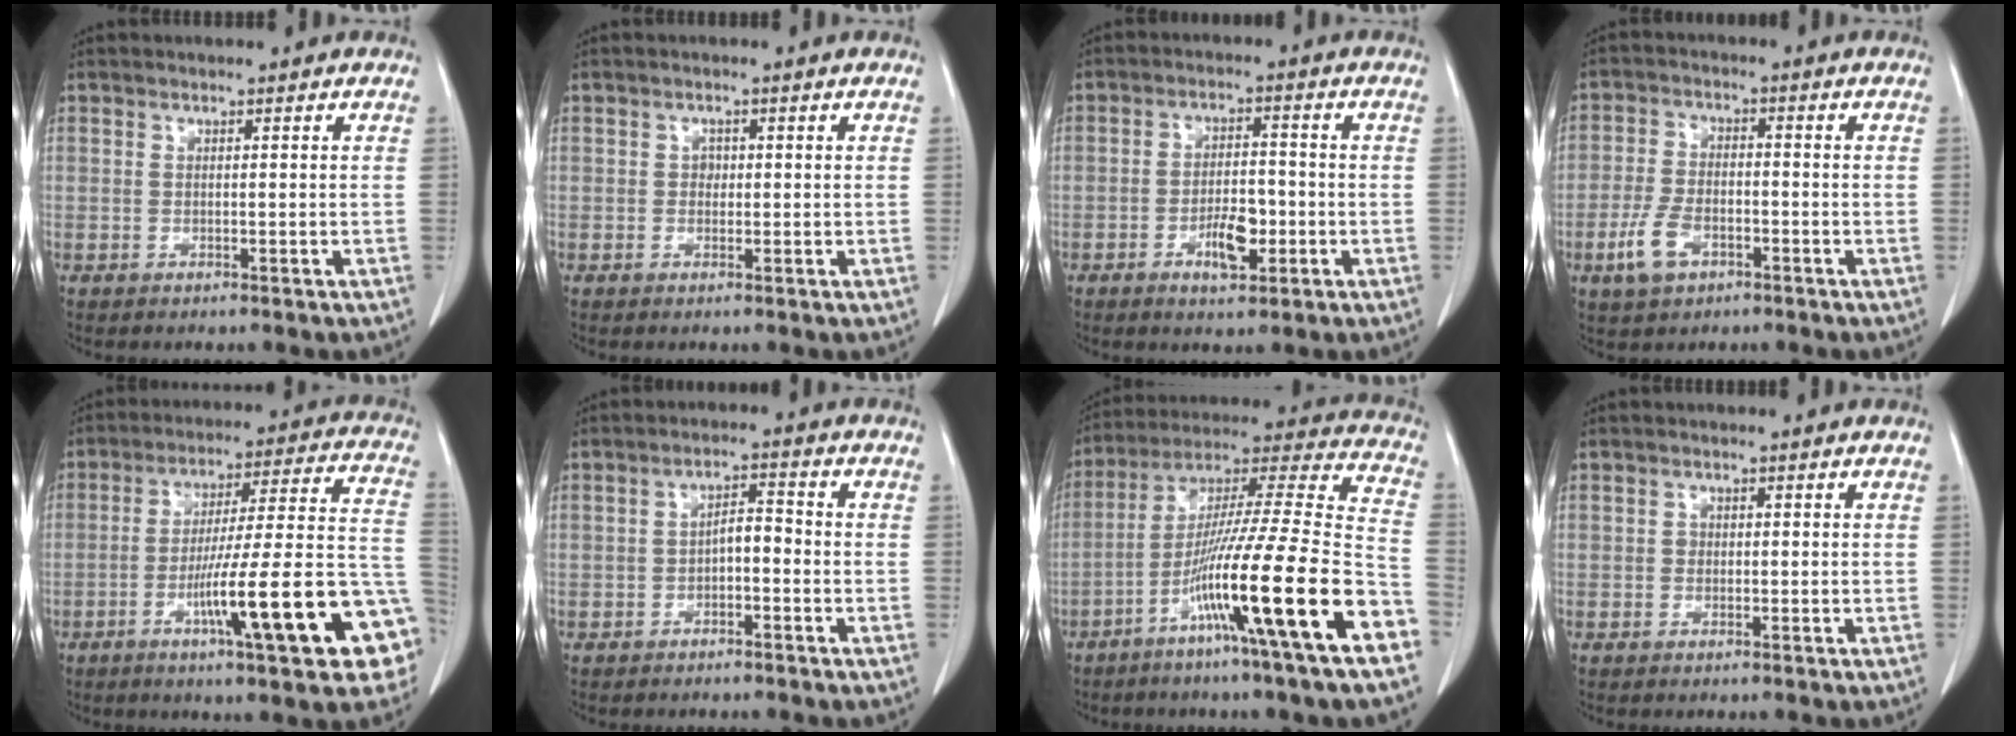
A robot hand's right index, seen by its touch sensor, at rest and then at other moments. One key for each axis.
{"total": 1.0, "fx": 0.1, "fy": 0.9, "fz": 0.5, "tx": -0.006, "ty": 0.003, "tz": -0.001}
{"total": 5.5, "fx": -2.1, "fy": 2.2, "fz": 4.6, "tx": -0.081, "ty": 0.003, "tz": -0.032}
{"total": 6.3, "fx": -3.1, "fy": 3.3, "fz": 4.3, "tx": -0.101, "ty": 0.001, "tz": -0.057}
{"total": 20.9, "fx": -8.0, "fy": 1.3, "fz": 19.2, "tx": -0.214, "ty": 0.012, "tz": -0.116}
{"total": 3.1, "fx": -1.0, "fy": 1.2, "fz": 2.6, "tx": -0.043, "ty": 0.014, "tz": -0.018}
{"total": 25.5, "fx": -11.3, "fy": -0.4, "fz": 22.9, "tx": -0.339, "ty": -0.033, "tz": -0.200}
{"total": 0.7, "fx": 0.0, "fy": 0.6, "fz": 0.2, "tx": -0.001, "ty": 0.002, "tz": -0.002}